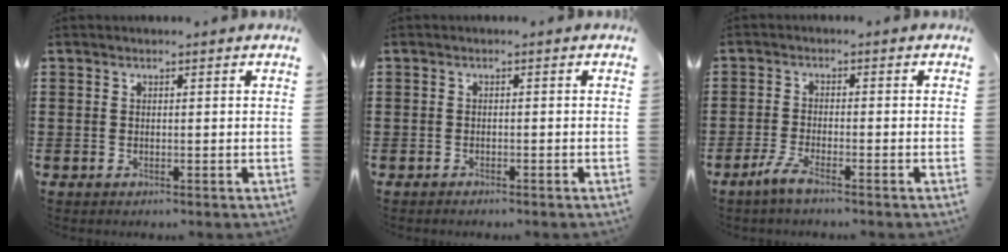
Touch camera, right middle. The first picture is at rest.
{"total": 0.8, "force": [-0.8, 0.0, 0.0], "torque": [-0.003, -0.001, -0.016]}
{"total": 3.2, "force": [-2.4, 0.1, 2.2], "torque": [-0.058, -0.007, -0.050]}